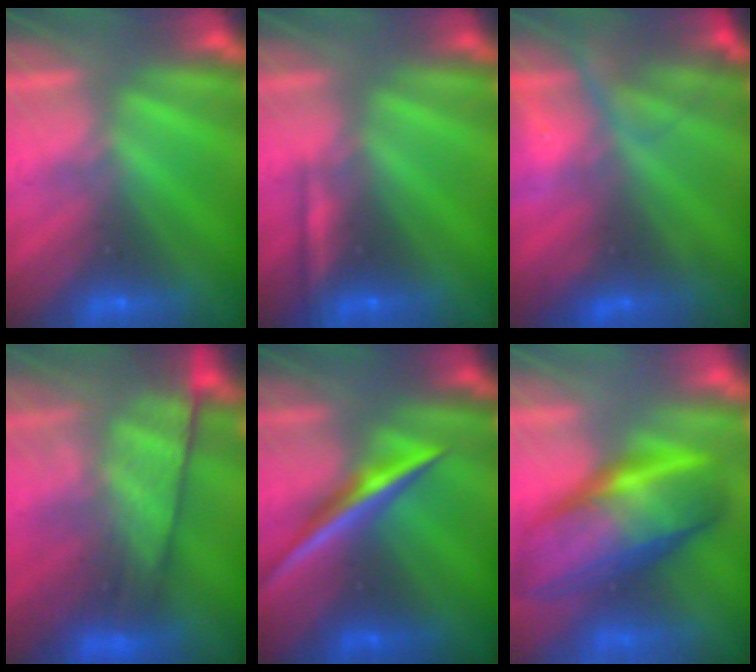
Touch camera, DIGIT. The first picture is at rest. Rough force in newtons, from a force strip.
{"total": 2.3}
{"total": 8.1}
{"total": 9.4}
{"total": 1.9}
{"total": 7.7}